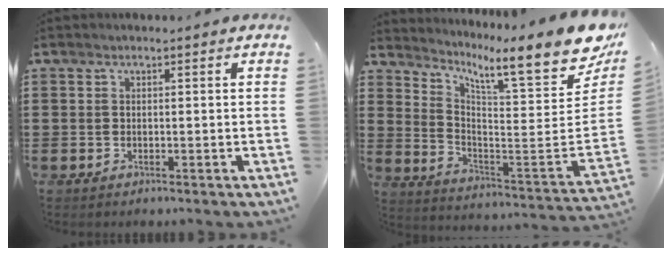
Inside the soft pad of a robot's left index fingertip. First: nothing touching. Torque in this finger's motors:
{"motor_torque": [2.14, 0.00, 0.20, 0.05]}